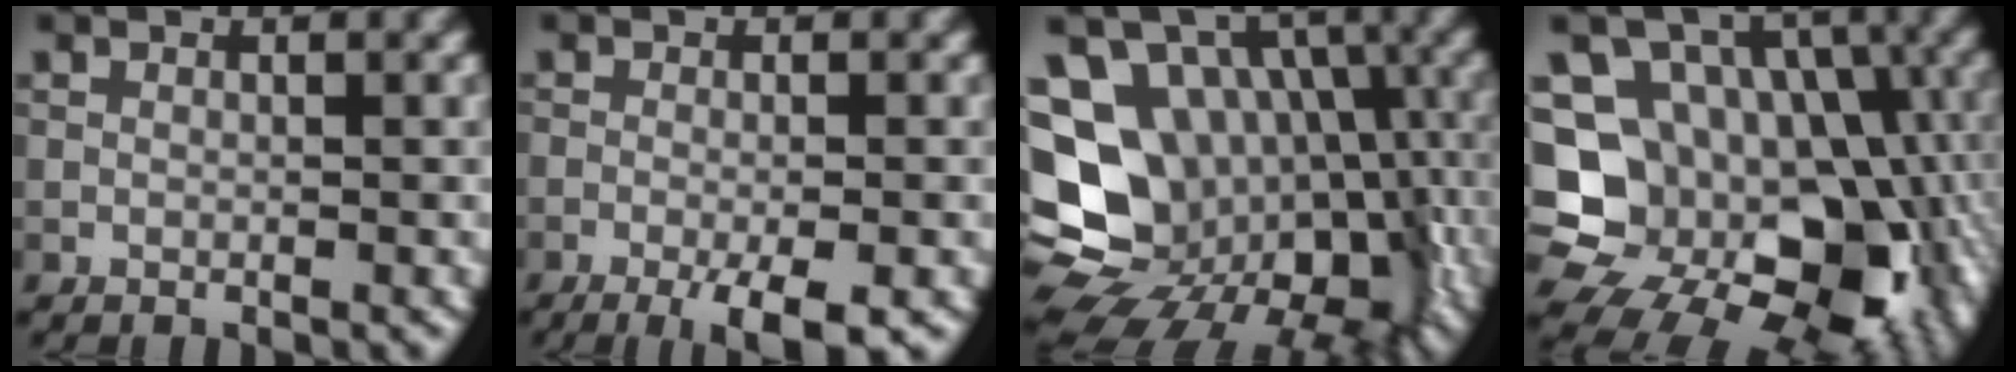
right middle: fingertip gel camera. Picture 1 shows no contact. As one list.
[{"total": 4.7, "force": [-2.4, 1.0, 3.9], "torque": [-0.061, -0.005, -0.039]}, {"total": 16.8, "force": [-3.2, 13.3, 9.8], "torque": [-0.172, -0.005, -0.027]}, {"total": 19.3, "force": [-3.3, 15.9, 10.5], "torque": [-0.170, 0.008, -0.030]}]